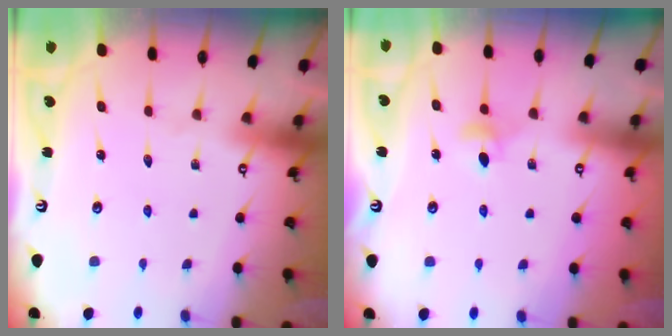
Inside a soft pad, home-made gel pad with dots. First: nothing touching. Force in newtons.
{"total": 5.4, "press": 5.3, "slide": 1.0}